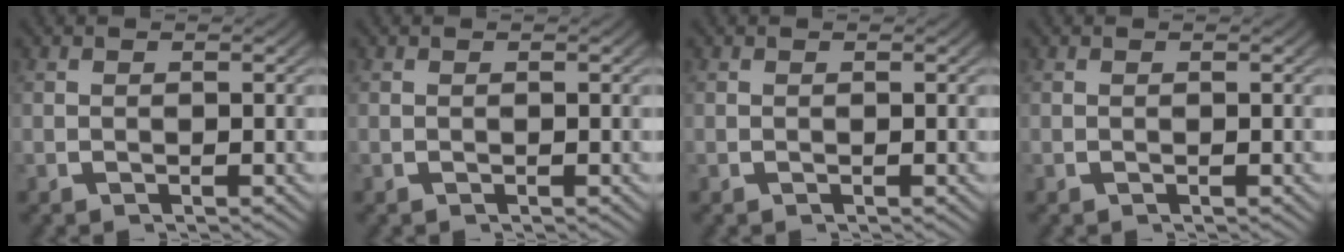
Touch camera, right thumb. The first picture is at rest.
{"total": 0.0}
{"total": 0.0}
{"total": 0.0}